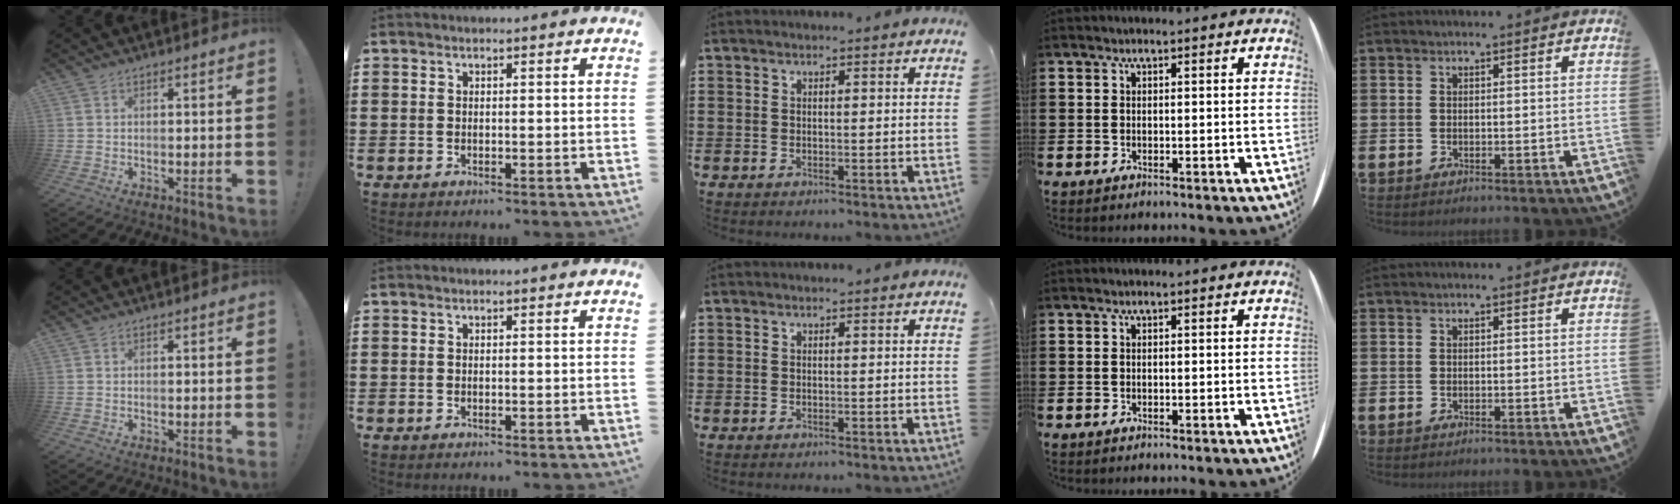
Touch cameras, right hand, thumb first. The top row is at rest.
{}